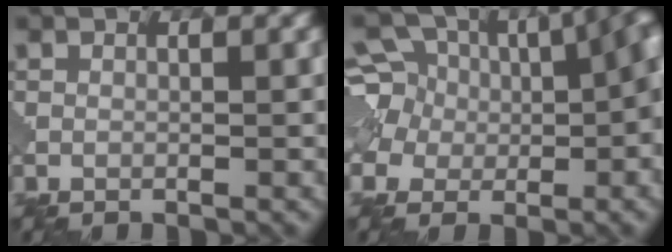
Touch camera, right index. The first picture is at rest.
{"total": 9.4, "force": [-0.3, 7.1, 6.1], "torque": [-0.100, 0.003, -0.005]}